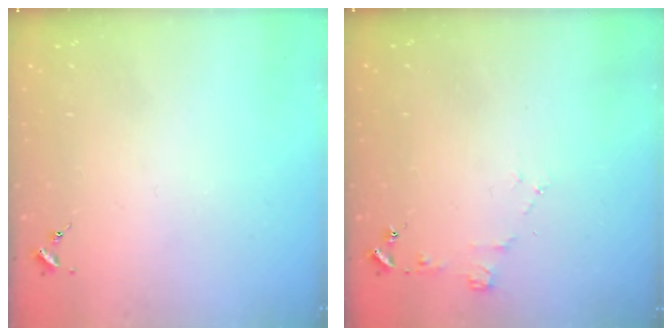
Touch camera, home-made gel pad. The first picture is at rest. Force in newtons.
{"total": 4.0, "press": 3.9, "slide": 0.5}